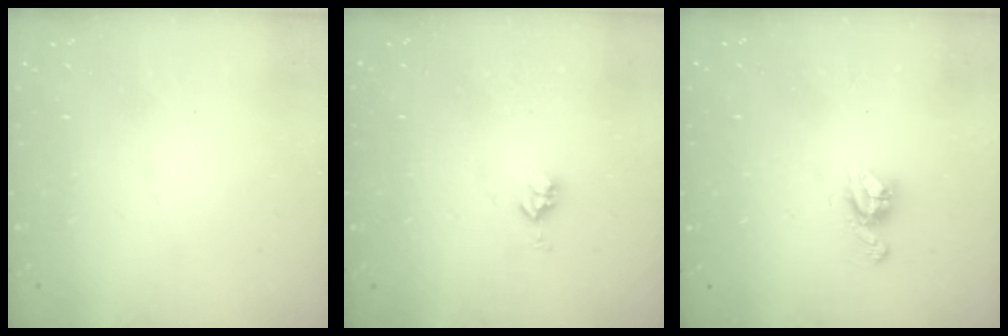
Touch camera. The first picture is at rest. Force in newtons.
{"total": 4.4, "press": 4.3, "slide": 0.6}
{"total": 6.7, "press": 6.7, "slide": 0.4}